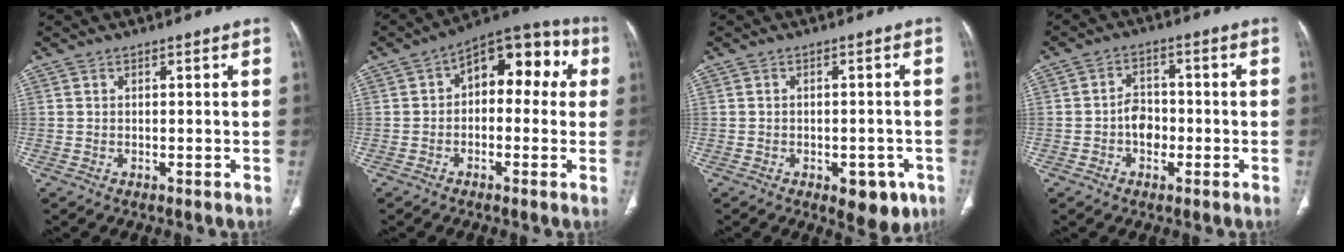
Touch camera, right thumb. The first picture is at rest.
{"total": 12.7, "force": [2.0, 7.7, 9.8], "torque": [-0.079, 0.046, 0.014]}
{"total": 6.9, "force": [-3.3, 3.7, 4.7], "torque": [-0.034, 0.012, -0.035]}
{"total": 4.8, "force": [-1.3, 3.7, 2.9], "torque": [-0.031, 0.017, -0.027]}